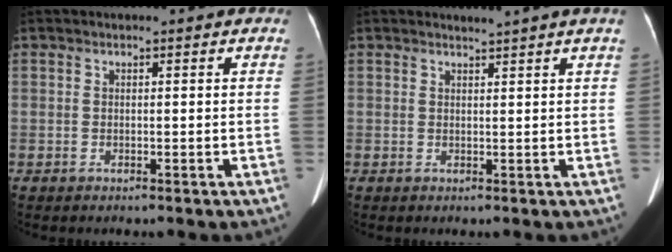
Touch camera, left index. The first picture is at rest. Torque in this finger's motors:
{"motor_torque": [-0.07, -0.06, -0.07, 0.02]}